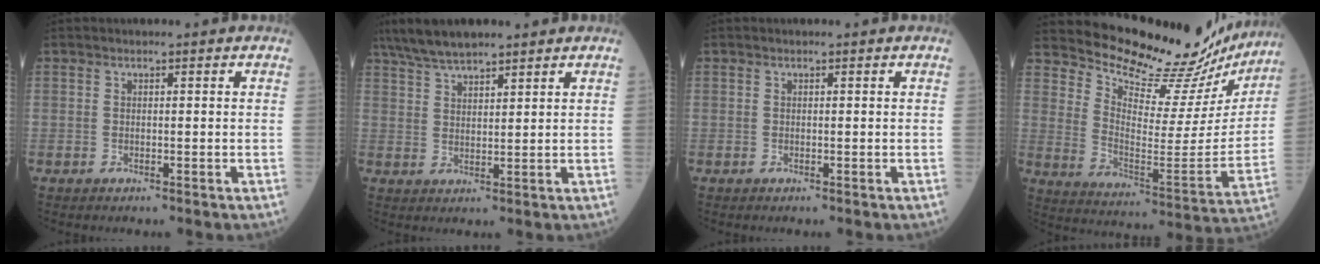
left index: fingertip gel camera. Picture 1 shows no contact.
{"total": 8.1, "force": [6.8, 1.3, 4.1], "torque": [-0.075, 0.028, 0.126]}
{"total": 0.0}
{"total": 23.3, "force": [22.1, 4.6, 5.5], "torque": [-0.084, -0.091, 0.290]}